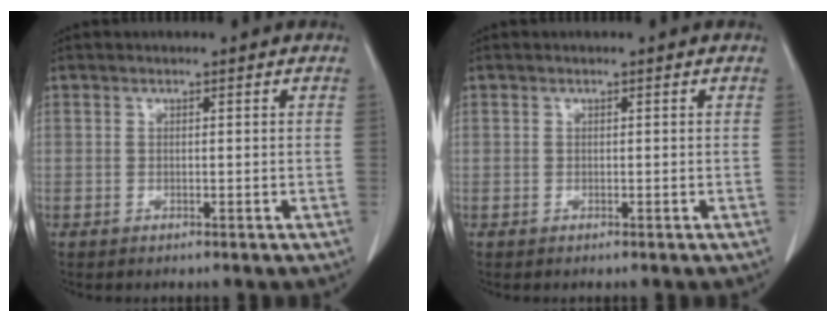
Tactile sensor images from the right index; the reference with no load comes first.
{"total": 0.0}